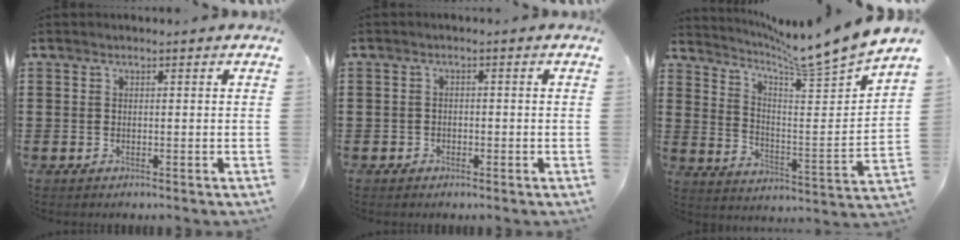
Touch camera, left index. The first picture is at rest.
{"total": 1.1, "force": [-0.7, 0.9, 0.0], "torque": [-0.006, 0.002, -0.018]}
{"total": 8.4, "force": [7.8, -1.1, 2.9], "torque": [-0.066, -0.076, 0.117]}